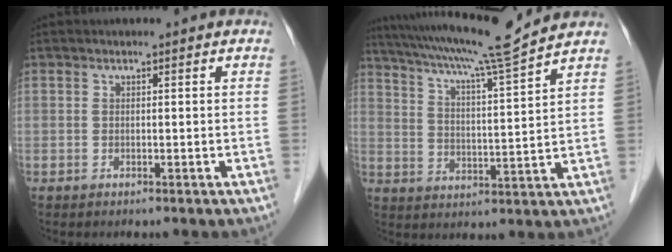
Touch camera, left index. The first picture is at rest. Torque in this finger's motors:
{"motor_torque": [1.00, -1.14, 0.49, 0.13]}